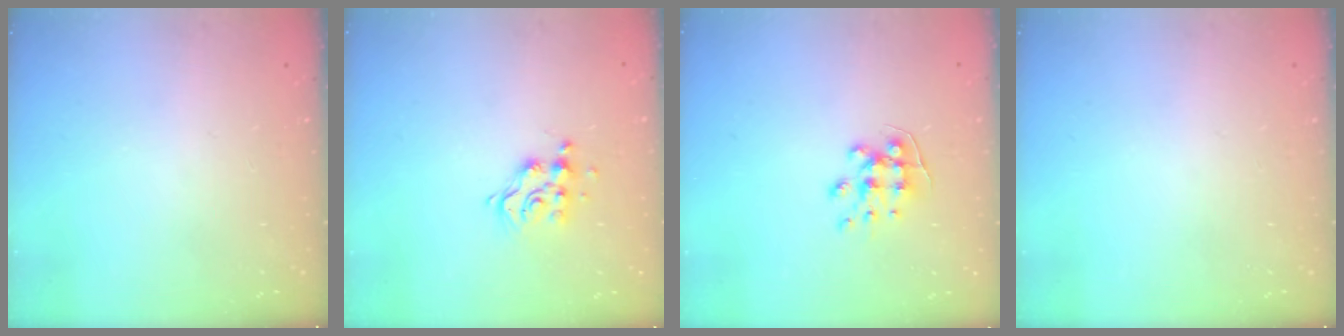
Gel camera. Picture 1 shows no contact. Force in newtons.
{"total": 9.2, "press": 9.2, "slide": 0.8}
{"total": 7.3, "press": 7.3, "slide": 0.7}
{"total": 0.0}